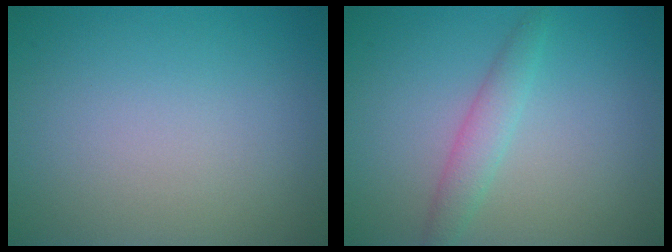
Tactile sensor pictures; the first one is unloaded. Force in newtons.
{"total": 2.1, "press": 2.1, "slide": 0.0}